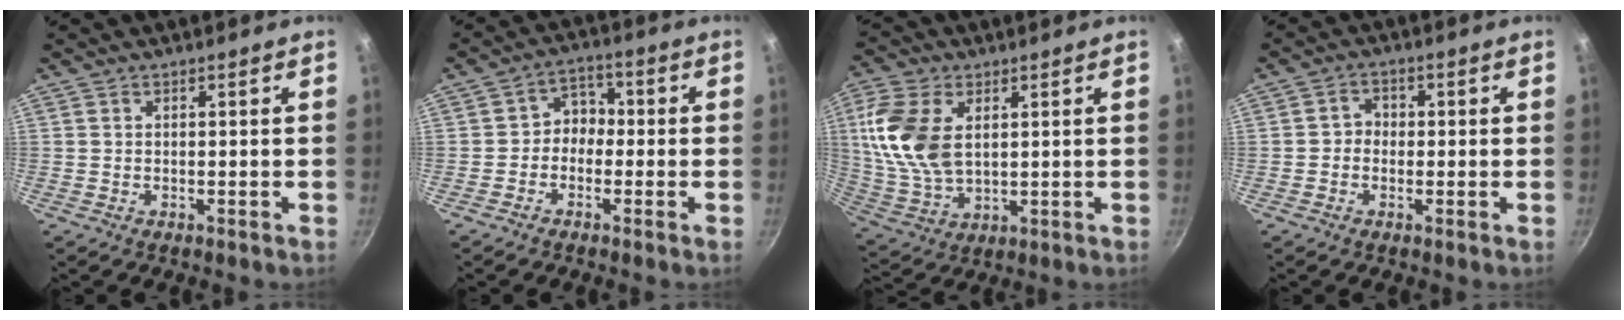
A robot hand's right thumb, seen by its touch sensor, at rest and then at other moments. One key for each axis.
{"total": 4.3, "fx": -1.2, "fy": 3.6, "fz": 2.0, "tx": -0.001, "ty": 0.024, "tz": -0.034}
{"total": 13.7, "fx": 3.2, "fy": 8.3, "fz": 10.4, "tx": -0.206, "ty": -0.009, "tz": 0.069}
{"total": 3.1, "fx": -0.5, "fy": 2.8, "fz": 1.4, "tx": -0.005, "ty": 0.012, "tz": -0.015}